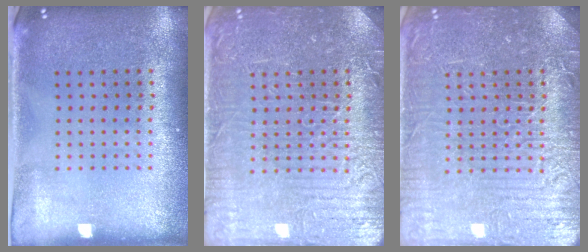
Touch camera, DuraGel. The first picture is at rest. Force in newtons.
{"total": 4.6, "press": 4.6, "slide": 0.6}
{"total": 7.8, "press": 7.7, "slide": 1.0}